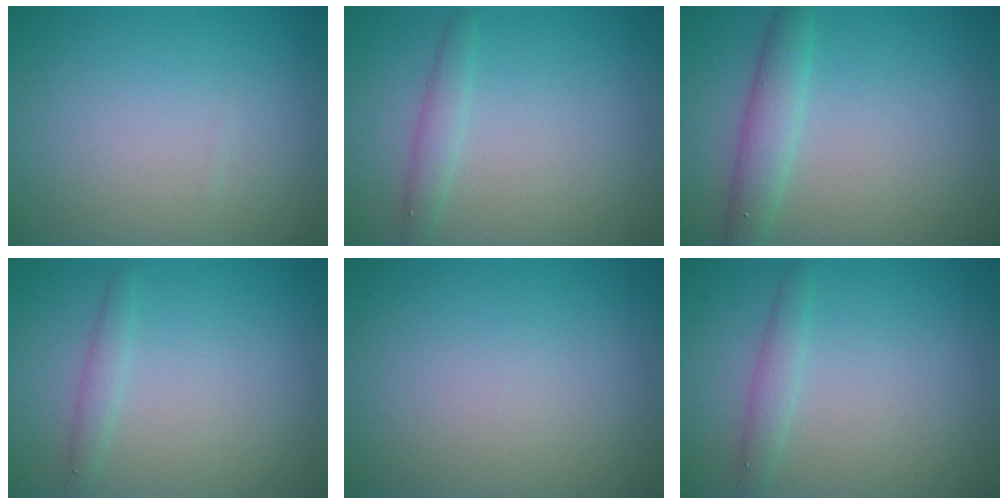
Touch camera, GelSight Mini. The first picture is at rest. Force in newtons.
{"total": 1.6, "press": 1.6, "slide": 0.1}
{"total": 3.0, "press": 3.0, "slide": 0.1}
{"total": 1.3, "press": 1.3, "slide": 0.0}
{"total": 0.0}
{"total": 1.6, "press": 1.6, "slide": 0.1}